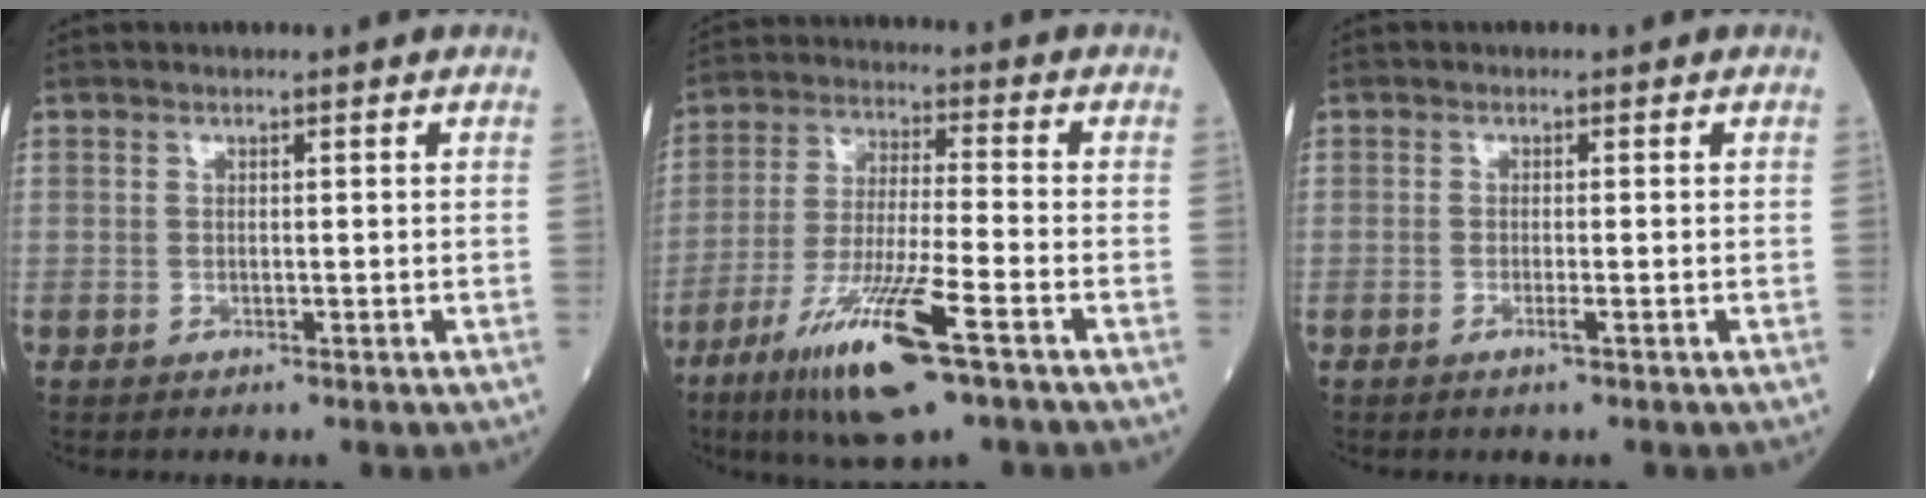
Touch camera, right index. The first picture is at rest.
{"total": 14.7, "force": [-7.7, 0.9, 12.4], "torque": [-0.252, -0.035, -0.137]}
{"total": 0.9, "force": [-0.4, -0.2, 0.8], "torque": [-0.018, -0.001, -0.006]}